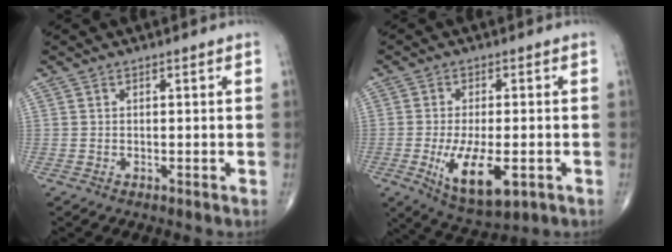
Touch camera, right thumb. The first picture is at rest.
{"total": 11.1, "force": [-3.4, 4.6, 9.6], "torque": [-0.161, -0.012, -0.046]}